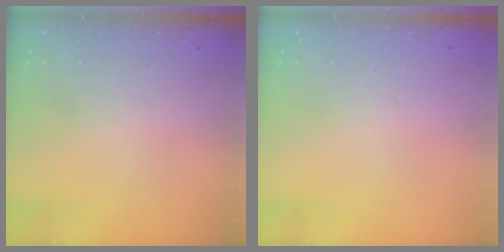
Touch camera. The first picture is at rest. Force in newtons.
{"total": 0.0}